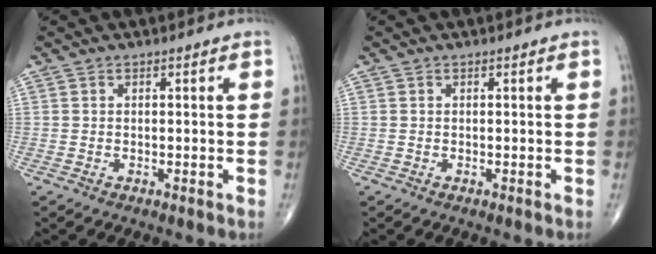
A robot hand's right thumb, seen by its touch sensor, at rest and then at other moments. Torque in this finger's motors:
{"motor_torque": [0.00, 0.00, 0.11, 0.12, 0.00]}